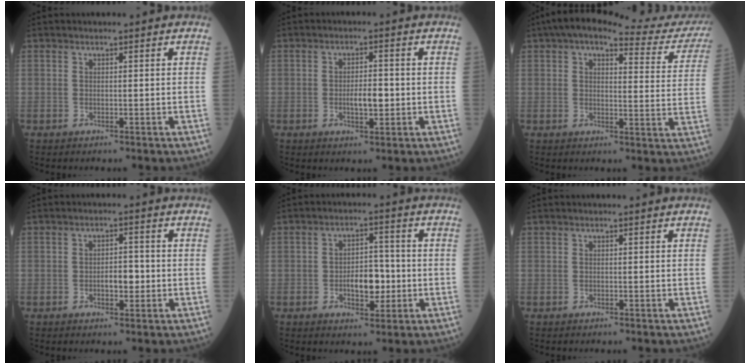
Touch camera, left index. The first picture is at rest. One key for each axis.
{"total": 3.4, "fx": -0.7, "fy": 1.4, "fz": 3.0, "tx": -0.050, "ty": 0.003, "tz": -0.011}
{"total": 19.3, "fx": 17.4, "fy": 3.7, "fz": 7.5, "tx": -0.090, "ty": -0.009, "tz": 0.195}
{"total": 3.3, "fx": -0.8, "fy": 1.5, "fz": 2.9, "tx": -0.045, "ty": 0.004, "tz": -0.011}
{"total": 5.9, "fx": -1.3, "fy": 3.1, "fz": 4.9, "tx": -0.081, "ty": 0.009, "tz": -0.018}
{"total": 0.0}